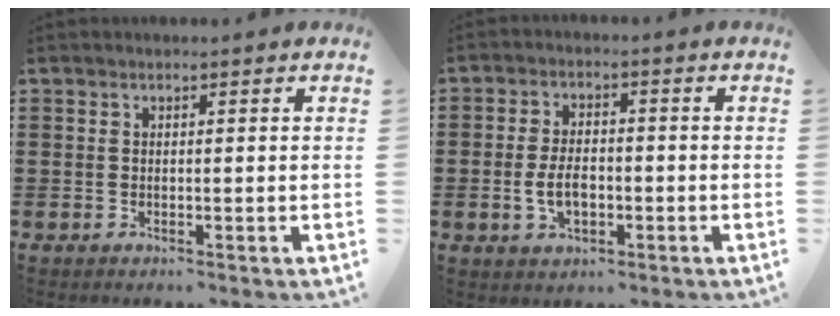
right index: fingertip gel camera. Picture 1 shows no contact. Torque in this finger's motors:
{"motor_torque": [1.15, 0.99, 0.07, -0.03]}